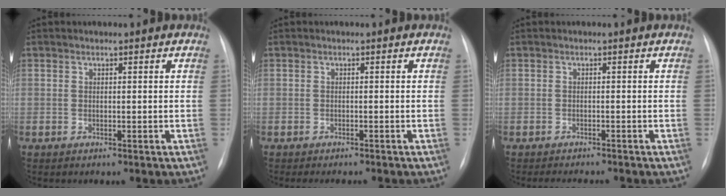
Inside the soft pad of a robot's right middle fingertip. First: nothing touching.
{"total": 3.2, "force": [-2.9, 0.5, 1.3], "torque": [-0.011, -0.005, -0.033]}
{"total": 4.3, "force": [-4.0, 0.6, 1.5], "torque": [-0.016, -0.004, -0.051]}